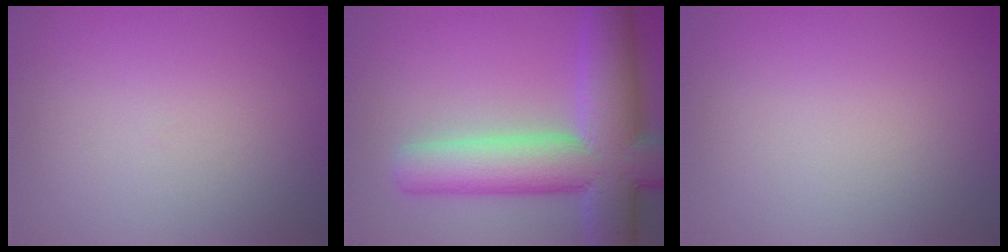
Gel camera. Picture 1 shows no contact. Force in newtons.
{"total": 11.3, "press": 11.3, "slide": 0.9}
{"total": 0.0}